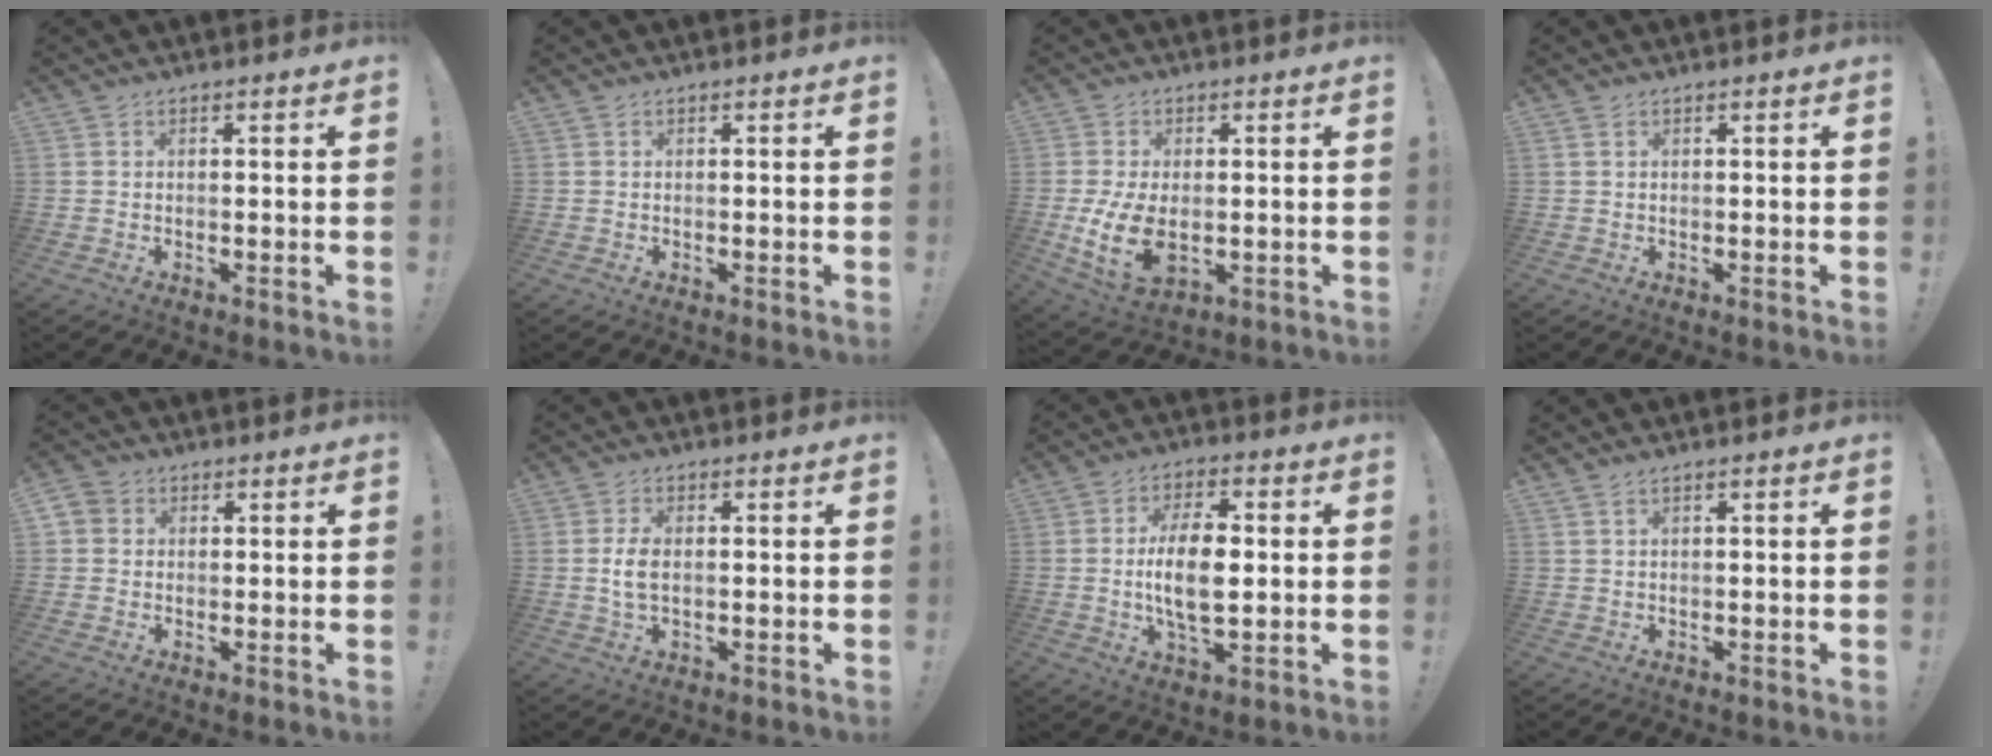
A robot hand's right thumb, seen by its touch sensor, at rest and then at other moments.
{"total": 0.0}
{"total": 10.6, "force": [-1.0, 6.4, 8.4], "torque": [-0.157, -0.014, -0.014]}
{"total": 0.6, "force": [0.4, 0.2, 0.4], "torque": [-0.013, 0.003, 0.008]}
{"total": 3.3, "force": [0.9, 3.1, 0.9], "torque": [-0.017, 0.005, 0.018]}
{"total": 4.6, "force": [-0.1, 2.4, 3.9], "torque": [-0.076, -0.001, -0.006]}
{"total": 12.8, "force": [0.0, 6.0, 11.3], "torque": [-0.207, -0.003, -0.006]}
{"total": 1.1, "force": [0.7, 0.2, 0.8], "torque": [-0.020, 0.000, 0.014]}